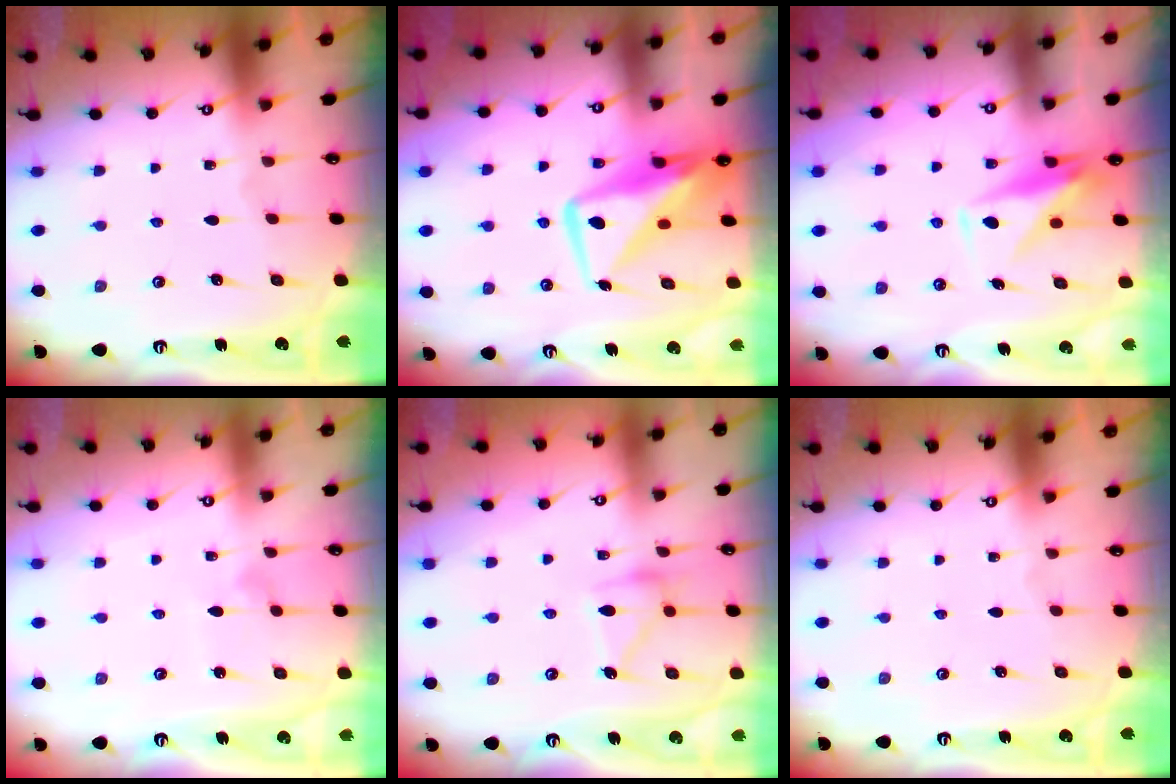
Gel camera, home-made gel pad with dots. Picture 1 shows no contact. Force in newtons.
{"total": 13.8, "press": 13.8, "slide": 1.1}
{"total": 8.8, "press": 8.8, "slide": 0.1}
{"total": 5.8, "press": 5.8, "slide": 0.5}
{"total": 14.3, "press": 14.2, "slide": 0.8}
{"total": 0.0}